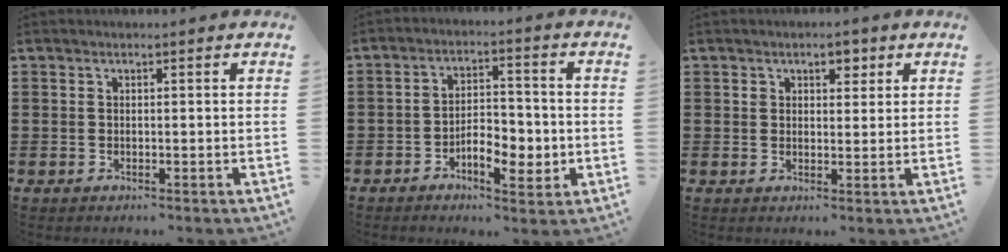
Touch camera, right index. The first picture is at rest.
{"total": 6.3, "force": [-2.4, 3.1, 4.9], "torque": [-0.077, 0.007, -0.044]}
{"total": 2.8, "force": [1.5, 1.9, 1.3], "torque": [-0.017, 0.003, 0.022]}